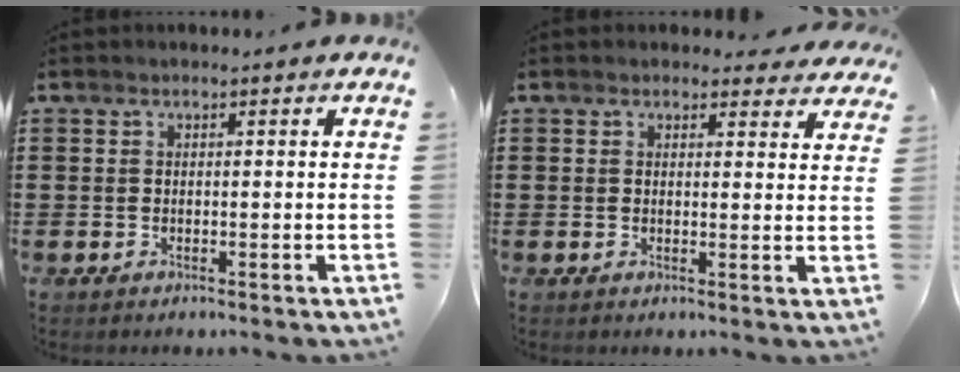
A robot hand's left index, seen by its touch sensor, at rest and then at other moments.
{"total": 2.3, "force": [2.1, 0.8, 0.5], "torque": [-0.001, -0.007, 0.036]}